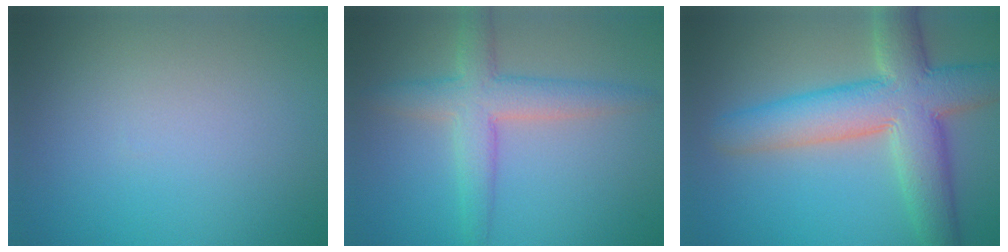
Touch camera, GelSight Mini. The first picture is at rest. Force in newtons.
{"total": 4.6, "press": 4.6, "slide": 0.2}
{"total": 9.4, "press": 9.4, "slide": 0.6}